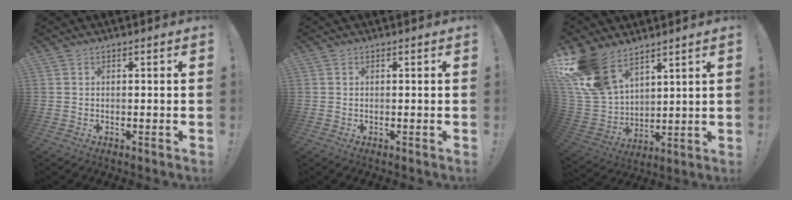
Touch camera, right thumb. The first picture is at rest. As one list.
[{"total": 0.0}, {"total": 16.4, "force": [11.2, 9.2, 7.7], "torque": [-0.162, -0.068, 0.219]}]